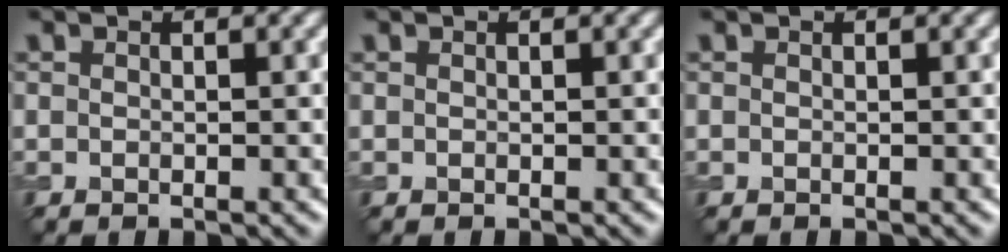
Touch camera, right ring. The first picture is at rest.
{"total": 0.0}
{"total": 0.0}